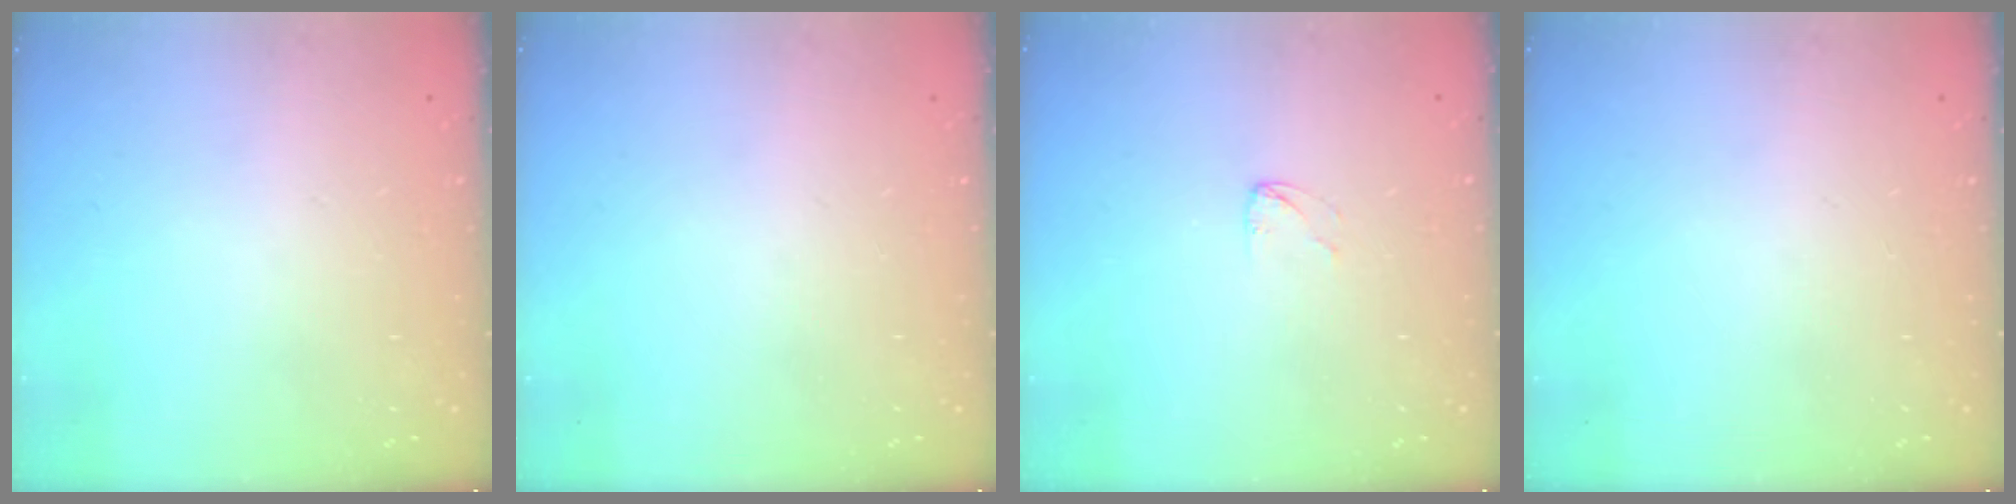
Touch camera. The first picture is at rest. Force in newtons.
{"total": 0.0}
{"total": 2.2, "press": 2.2, "slide": 0.1}
{"total": 0.0}